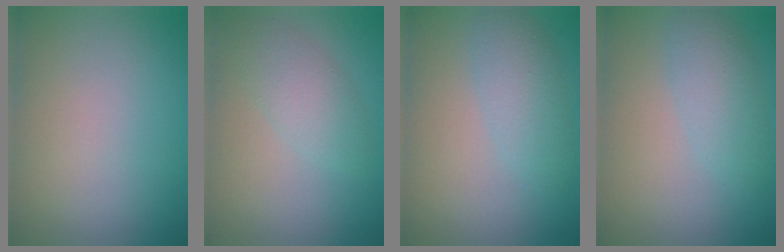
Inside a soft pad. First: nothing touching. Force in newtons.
{"total": 2.7, "press": 2.7, "slide": 0.1}
{"total": 2.8, "press": 2.8, "slide": 0.1}
{"total": 2.8, "press": 2.8, "slide": 0.1}